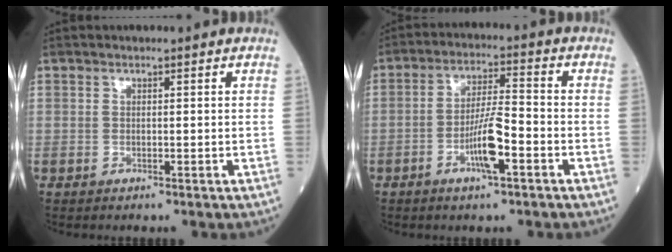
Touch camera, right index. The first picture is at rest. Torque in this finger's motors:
{"motor_torque": [1.41, -0.40, 0.64, 0.16]}